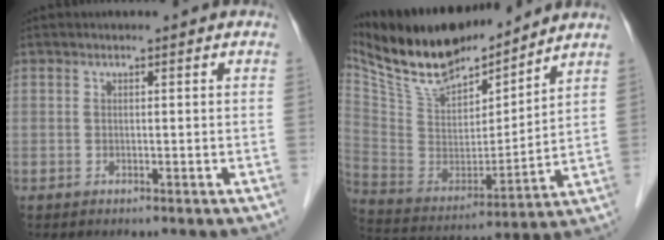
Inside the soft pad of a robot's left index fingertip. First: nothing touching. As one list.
[{"total": 17.8, "force": [15.9, 4.0, 7.0], "torque": [-0.138, -0.006, 0.296]}]